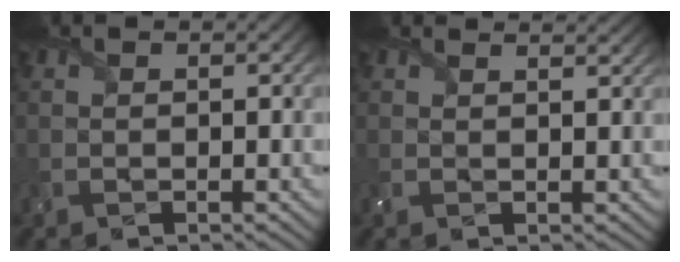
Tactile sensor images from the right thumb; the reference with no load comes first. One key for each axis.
{"total": 2.3, "fx": 2.0, "fy": 0.5, "fz": 1.0, "tx": -0.027, "ty": 0.002, "tz": 0.031}